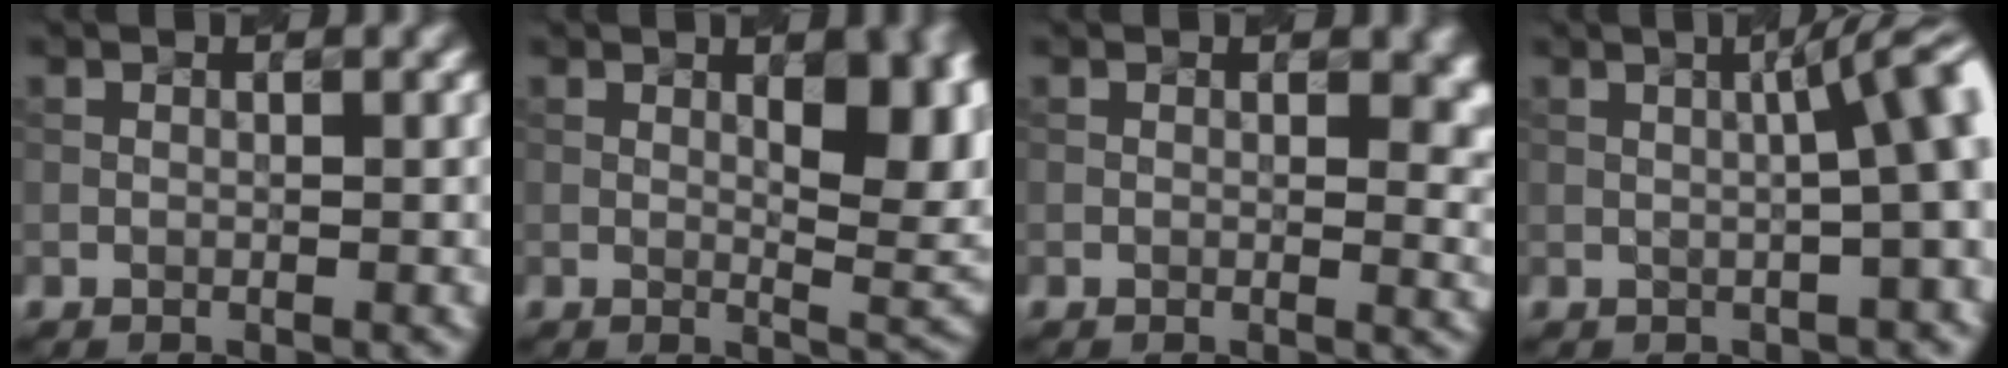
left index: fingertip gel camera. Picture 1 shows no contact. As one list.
[{"total": 8.1, "force": [1.7, 3.1, 7.3], "torque": [-0.085, 0.005, 0.032]}, {"total": 3.0, "force": [0.9, 1.4, 2.5], "torque": [-0.023, -0.003, 0.020]}, {"total": 7.2, "force": [0.6, 1.7, 6.9], "torque": [-0.061, 0.028, 0.008]}]